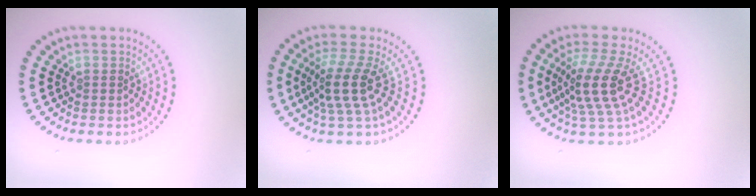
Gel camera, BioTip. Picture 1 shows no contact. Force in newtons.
{"total": 3.7, "press": 2.6, "slide": 2.5}
{"total": 4.5, "press": 3.2, "slide": 3.1}